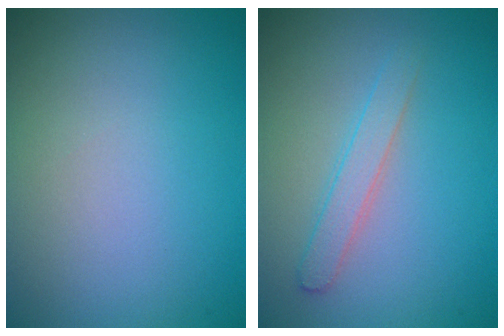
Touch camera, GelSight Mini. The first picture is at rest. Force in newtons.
{"total": 1.7, "press": 1.7, "slide": 0.1}